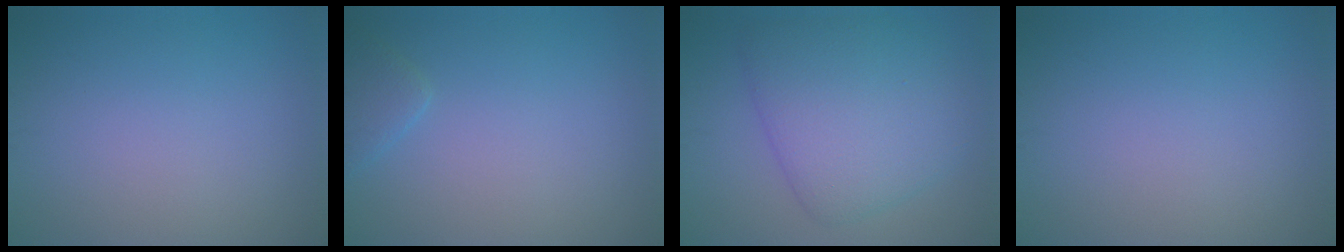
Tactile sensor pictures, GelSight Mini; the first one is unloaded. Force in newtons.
{"total": 1.5, "press": 1.5, "slide": 0.1}
{"total": 7.1, "press": 7.1, "slide": 0.2}
{"total": 0.0}